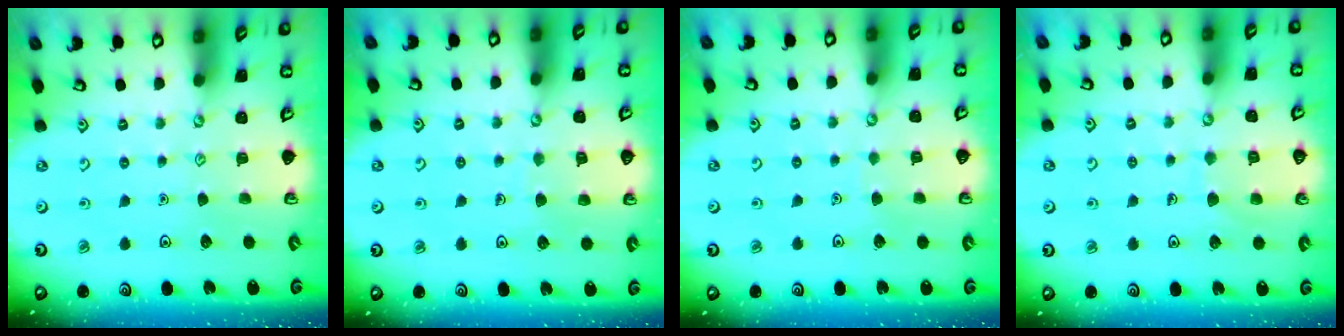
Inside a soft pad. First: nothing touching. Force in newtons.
{"total": 5.7, "press": 5.7, "slide": 0.5}
{"total": 1.4, "press": 1.4, "slide": 0.1}
{"total": 6.6, "press": 6.6, "slide": 0.5}